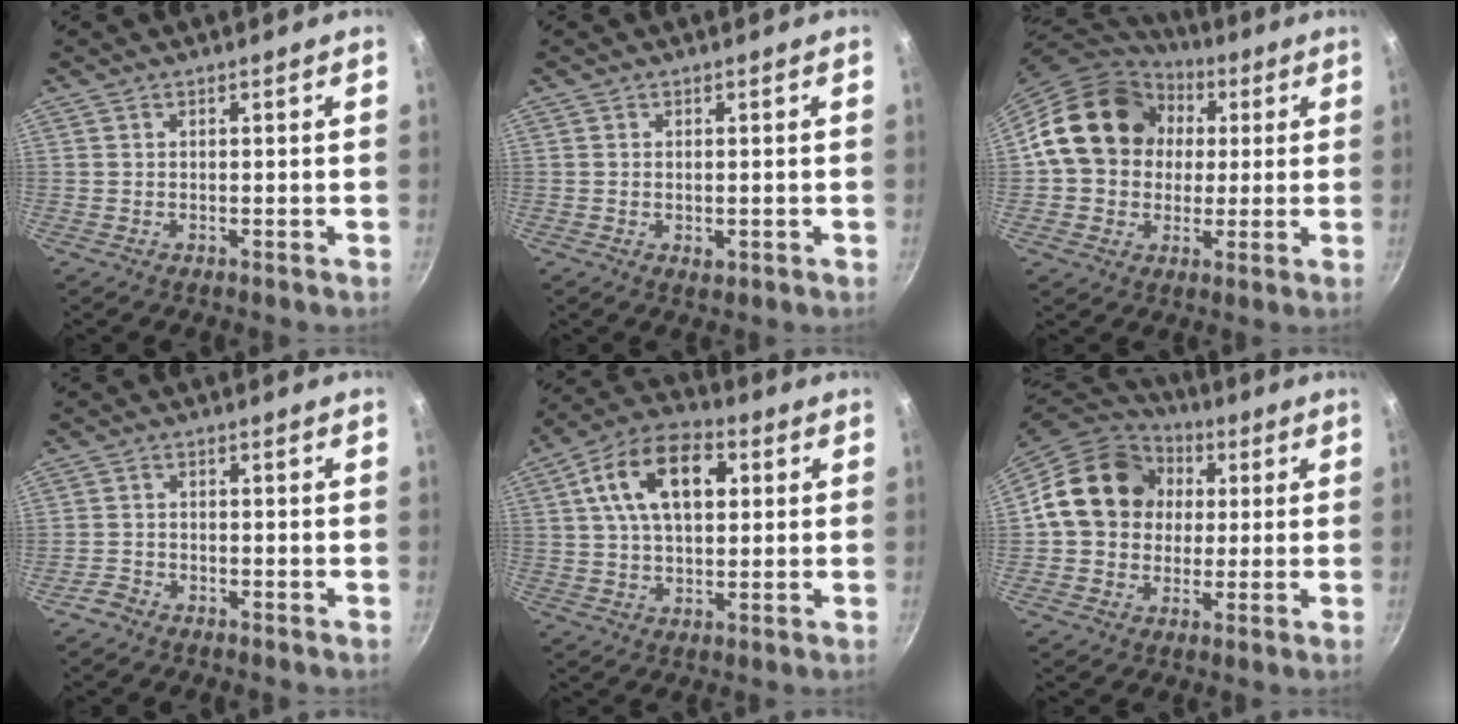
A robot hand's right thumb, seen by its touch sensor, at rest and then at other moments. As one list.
[{"total": 1.7, "force": [-0.2, 1.0, 1.3], "torque": [-0.019, -0.003, -0.002]}, {"total": 18.5, "force": [3.1, 15.4, 9.8], "torque": [-0.139, 0.030, 0.043]}, {"total": 2.2, "force": [-1.9, 1.1, 0.6], "torque": [-0.017, 0.019, -0.038]}, {"total": 15.4, "force": [4.1, 9.2, 11.7], "torque": [-0.178, 0.015, 0.055]}, {"total": 17.1, "force": [2.6, 14.4, 8.9], "torque": [-0.122, 0.028, 0.032]}]